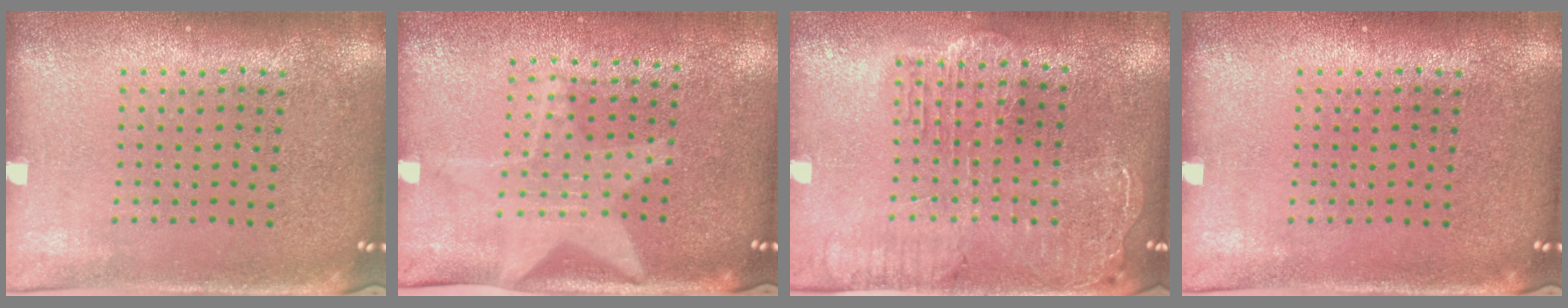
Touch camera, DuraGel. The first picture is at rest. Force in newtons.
{"total": 1.8, "press": 1.5, "slide": 1.0}
{"total": 2.2, "press": 2.0, "slide": 1.0}
{"total": 0.0}